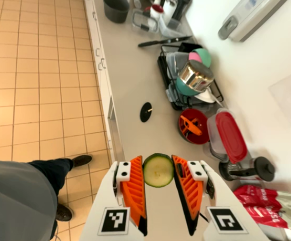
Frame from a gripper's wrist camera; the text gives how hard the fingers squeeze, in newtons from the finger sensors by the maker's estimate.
{"total": 7.5, "left": 7.6, "right": 7.4}